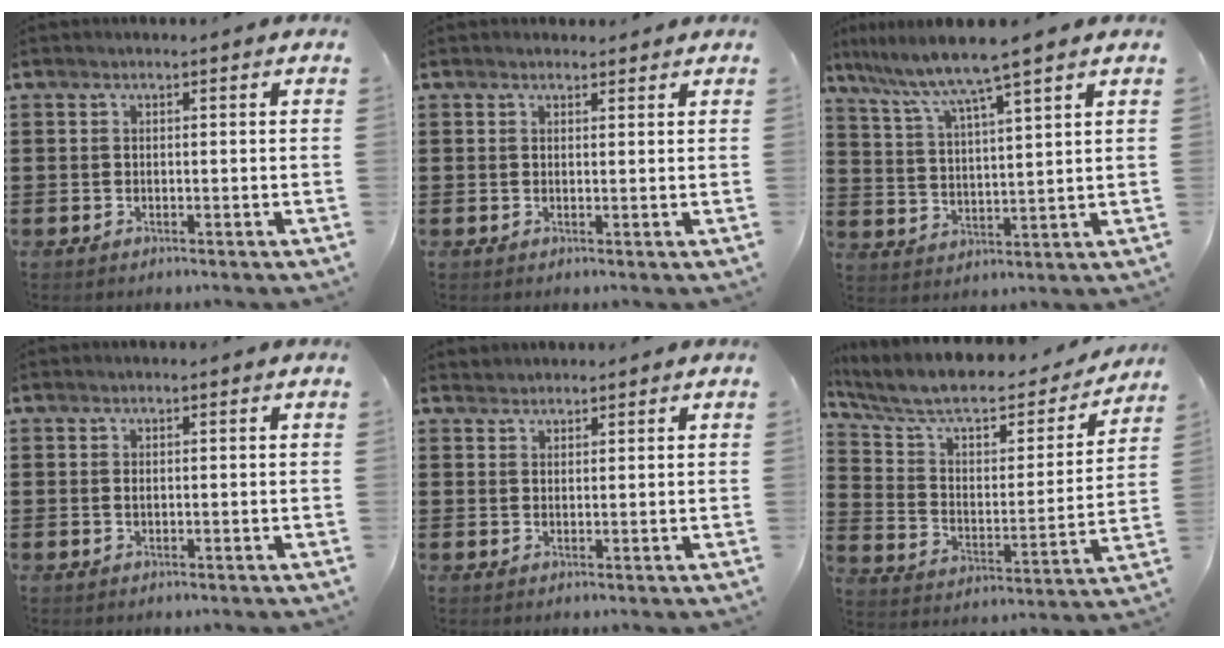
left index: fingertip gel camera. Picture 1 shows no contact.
{"total": 1.3, "force": [1.2, 0.4, 0.0], "torque": [-0.003, 0.003, 0.024]}
{"total": 6.3, "force": [5.3, -0.8, 3.4], "torque": [-0.088, -0.037, 0.083]}
{"total": 0.6, "force": [0.2, 0.2, 0.5], "torque": [-0.012, 0.000, 0.004]}
{"total": 1.6, "force": [1.5, 0.3, -0.3], "torque": [0.001, 0.001, 0.031]}
{"total": 9.2, "force": [7.5, 2.6, 4.6], "torque": [-0.122, -0.046, 0.129]}